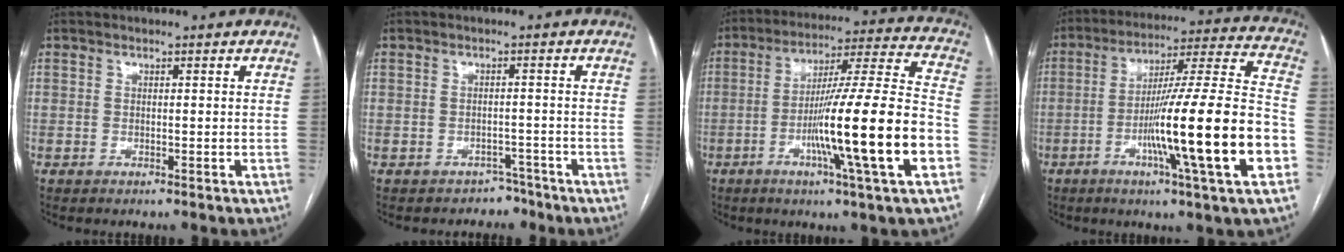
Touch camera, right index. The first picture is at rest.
{"total": 2.8, "force": [-2.1, 1.7, -0.6], "torque": [0.009, 0.013, -0.029]}
{"total": 20.2, "force": [-6.2, -0.7, 19.3], "torque": [-0.302, -0.006, -0.105]}
{"total": 22.5, "force": [-6.9, -0.2, 21.5], "torque": [-0.316, -0.008, -0.114]}